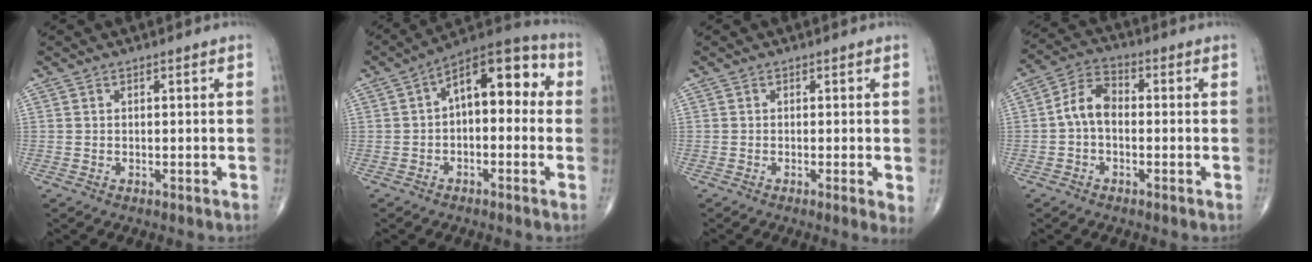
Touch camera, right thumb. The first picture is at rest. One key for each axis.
{"total": 12.6, "fx": 1.1, "fy": 6.8, "fz": 10.5, "tx": -0.115, "ty": 0.043, "tz": -0.002}
{"total": 2.4, "fx": -0.3, "fy": 0.2, "fz": 2.3, "tx": -0.036, "ty": -0.008, "tz": -0.009}
{"total": 6.5, "fx": -0.7, "fy": 4.2, "fz": 5.0, "tx": -0.084, "ty": 0.023, "tz": -0.027}